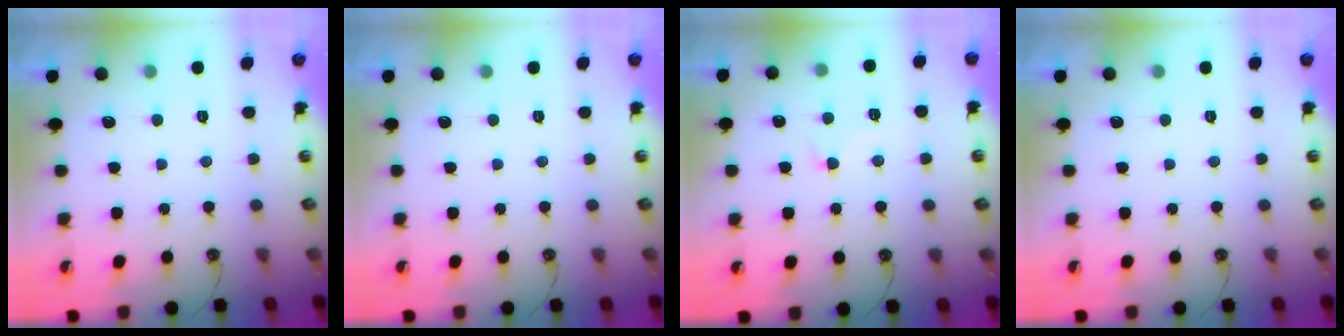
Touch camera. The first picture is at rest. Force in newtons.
{"total": 0.0}
{"total": 2.4, "press": 2.3, "slide": 0.7}
{"total": 0.0}